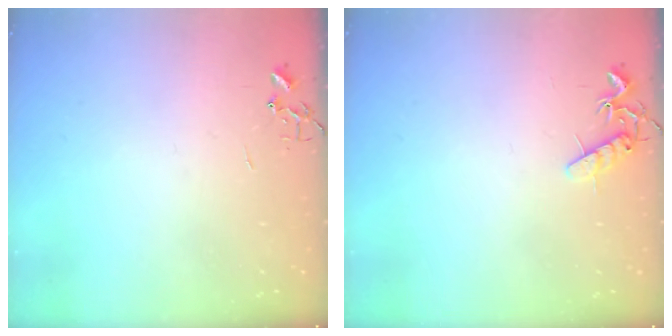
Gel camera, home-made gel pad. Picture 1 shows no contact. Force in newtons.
{"total": 8.0, "press": 8.0, "slide": 0.4}